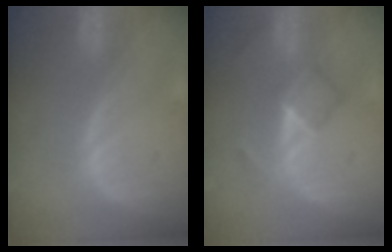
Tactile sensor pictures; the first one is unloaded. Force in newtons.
{"total": 5.4, "press": 4.7, "slide": 2.5}